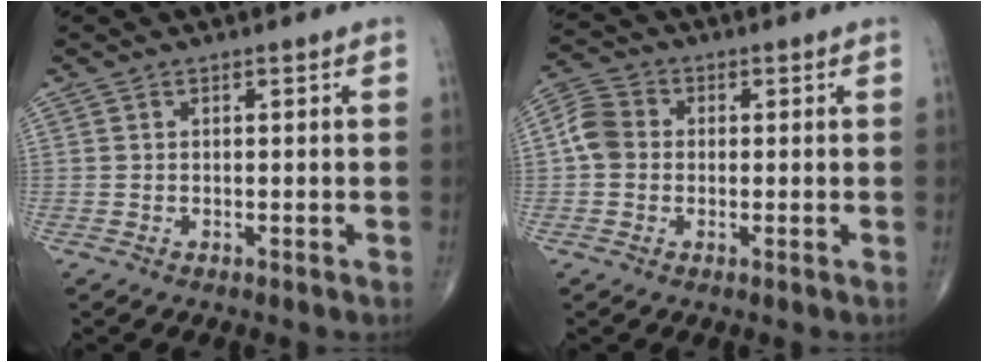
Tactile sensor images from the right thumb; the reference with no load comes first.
{"total": 5.5, "force": [-0.3, 4.7, 2.9], "torque": [-0.045, 0.015, -0.017]}